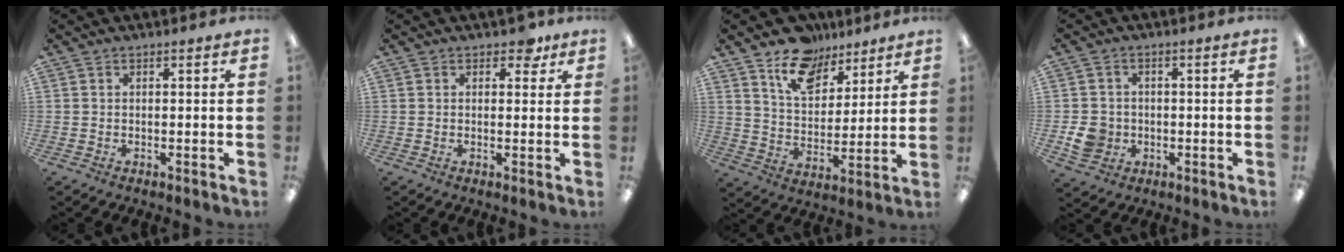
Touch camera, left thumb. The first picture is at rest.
{"total": 3.7, "force": [2.2, 2.2, 2.0], "torque": [-0.011, -0.006, 0.033]}
{"total": 13.1, "force": [9.7, 7.3, 4.8], "torque": [-0.076, -0.058, 0.181]}
{"total": 5.8, "force": [-1.3, 5.2, 2.2], "torque": [-0.036, 0.005, -0.022]}